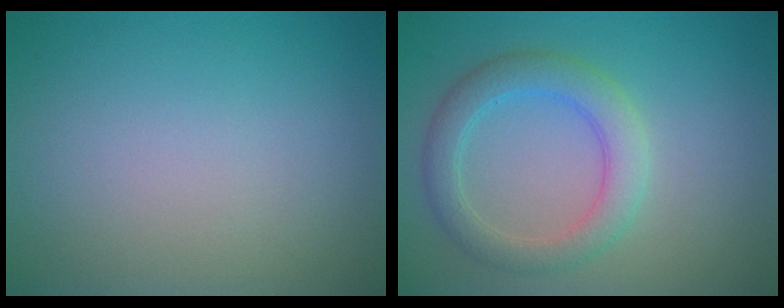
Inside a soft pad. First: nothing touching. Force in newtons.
{"total": 3.7, "press": 3.7, "slide": 0.3}